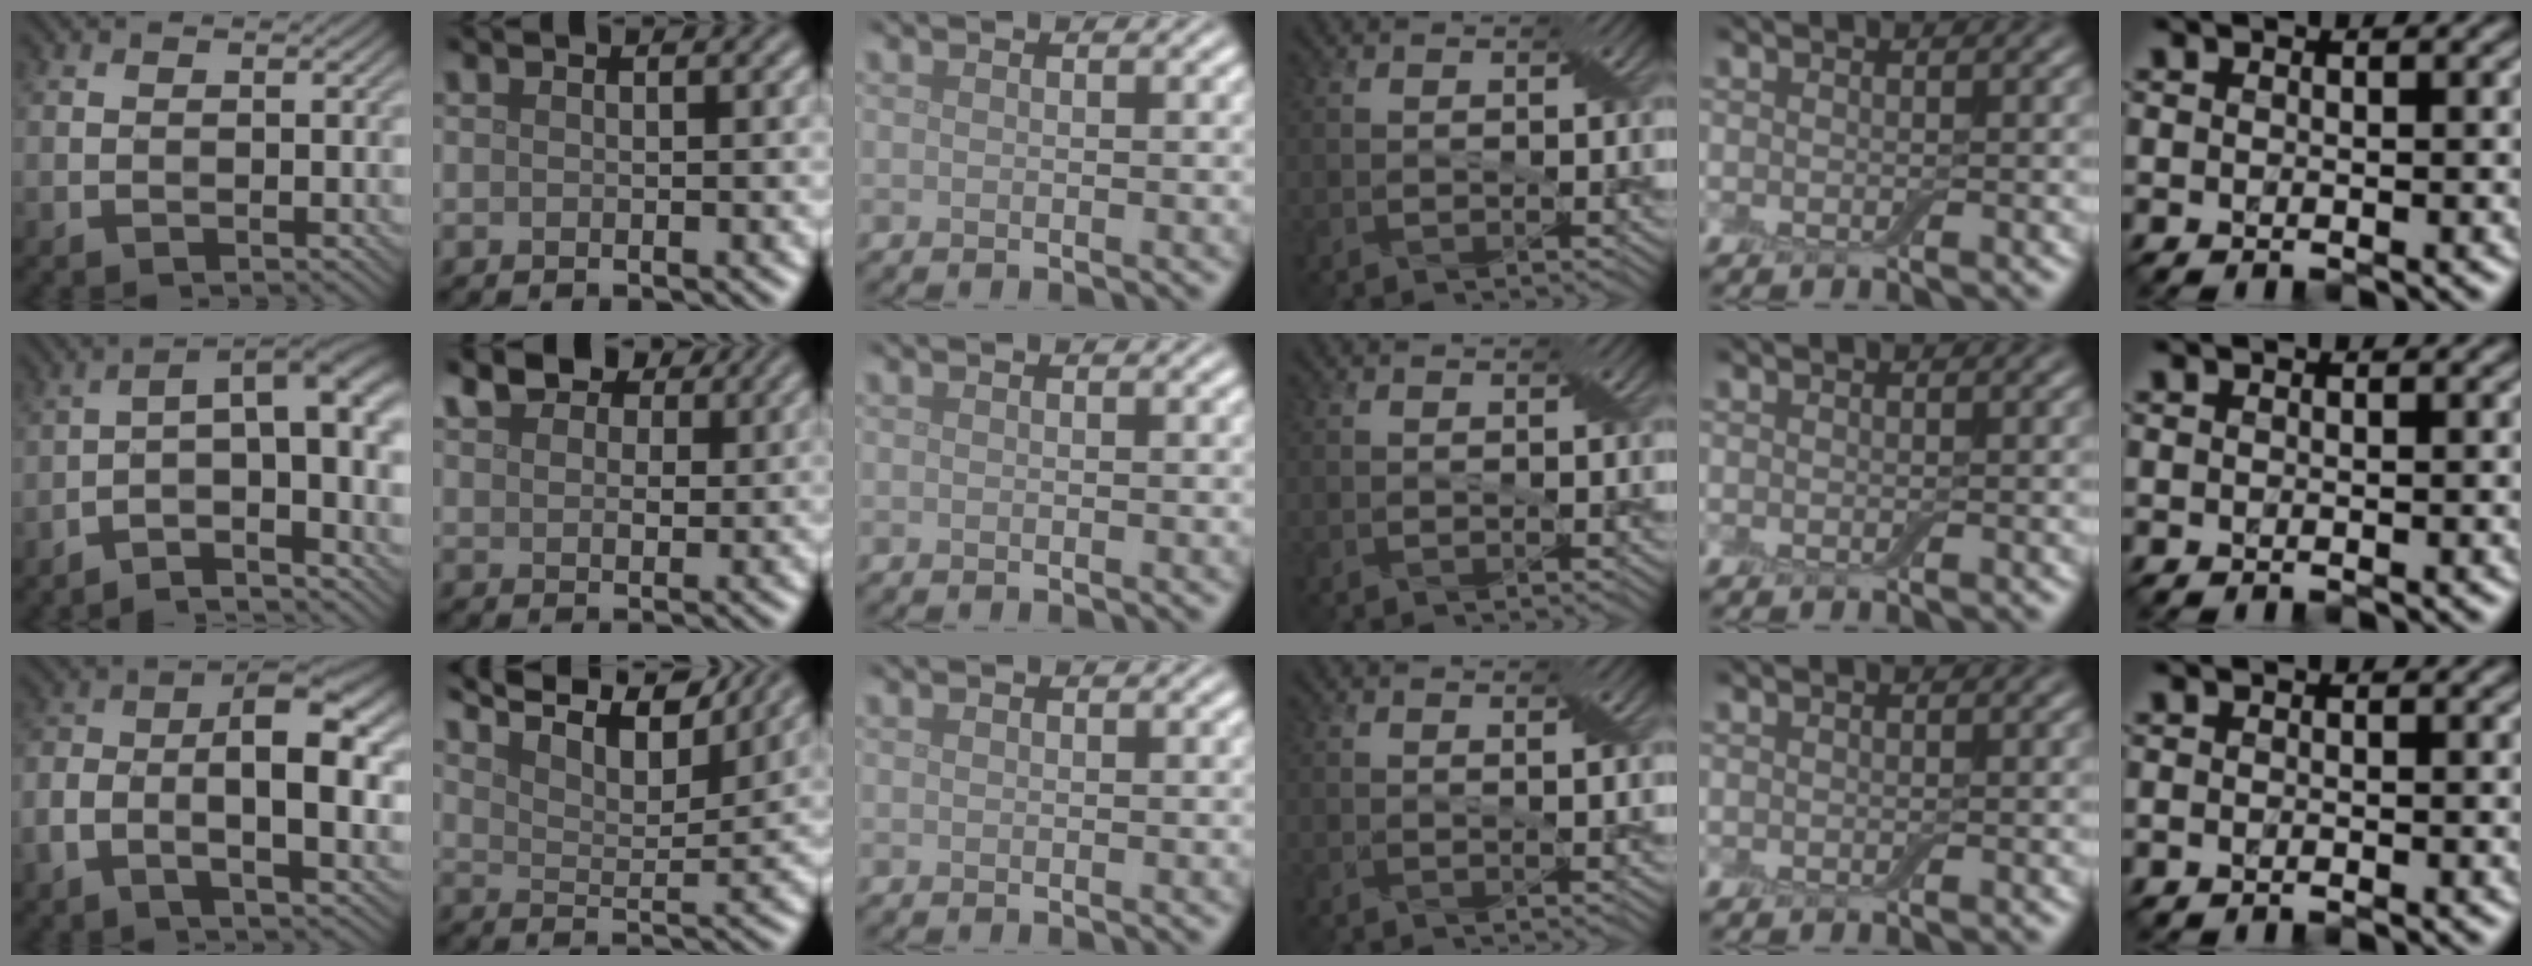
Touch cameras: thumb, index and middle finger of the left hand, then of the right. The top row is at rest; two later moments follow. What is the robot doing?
{"motion": "insert", "object": "backpack"}